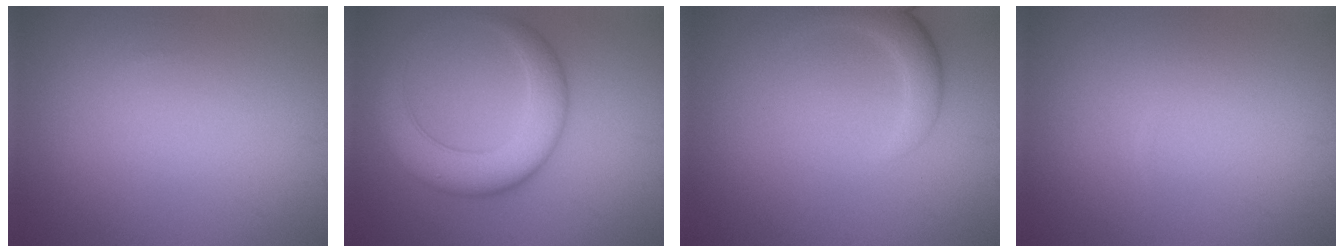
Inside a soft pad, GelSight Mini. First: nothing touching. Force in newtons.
{"total": 6.5, "press": 6.5, "slide": 0.1}
{"total": 2.5, "press": 2.5, "slide": 0.2}
{"total": 0.0}